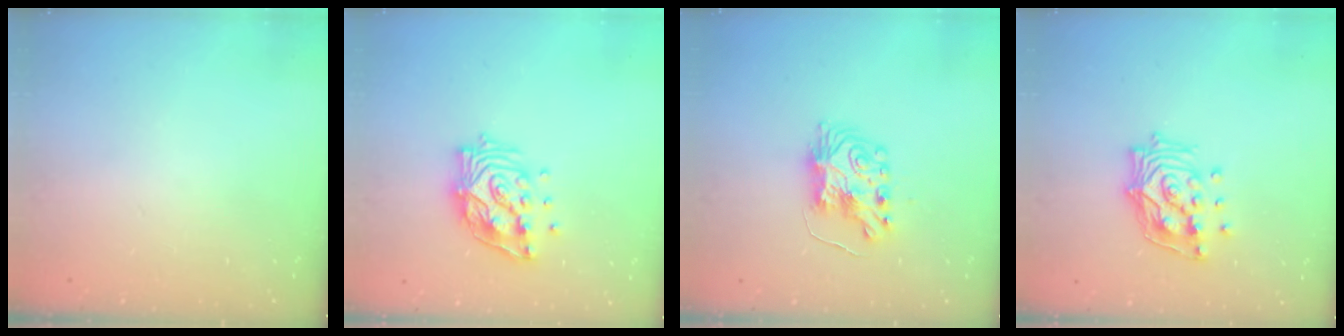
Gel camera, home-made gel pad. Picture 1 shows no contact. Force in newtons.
{"total": 13.7, "press": 13.7, "slide": 1.2}
{"total": 8.4, "press": 8.4, "slide": 0.6}
{"total": 14.1, "press": 14.0, "slide": 1.8}